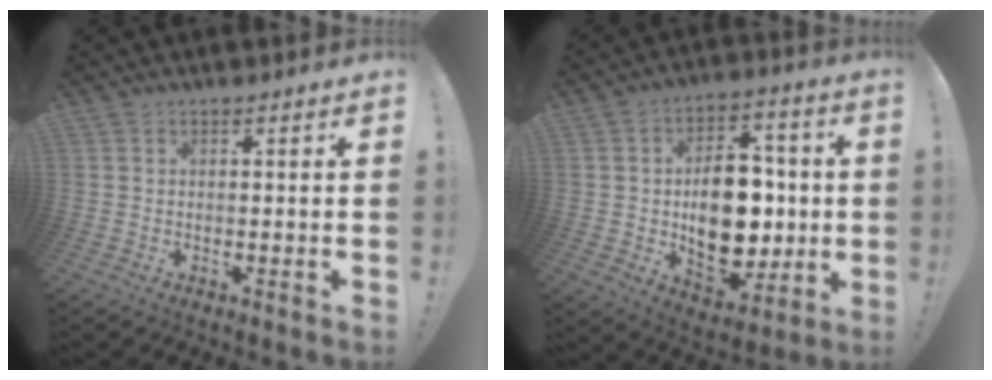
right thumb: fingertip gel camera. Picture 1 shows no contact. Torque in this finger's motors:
{"motor_torque": [2.47, 2.19, 0.67, -0.43, 0.09]}